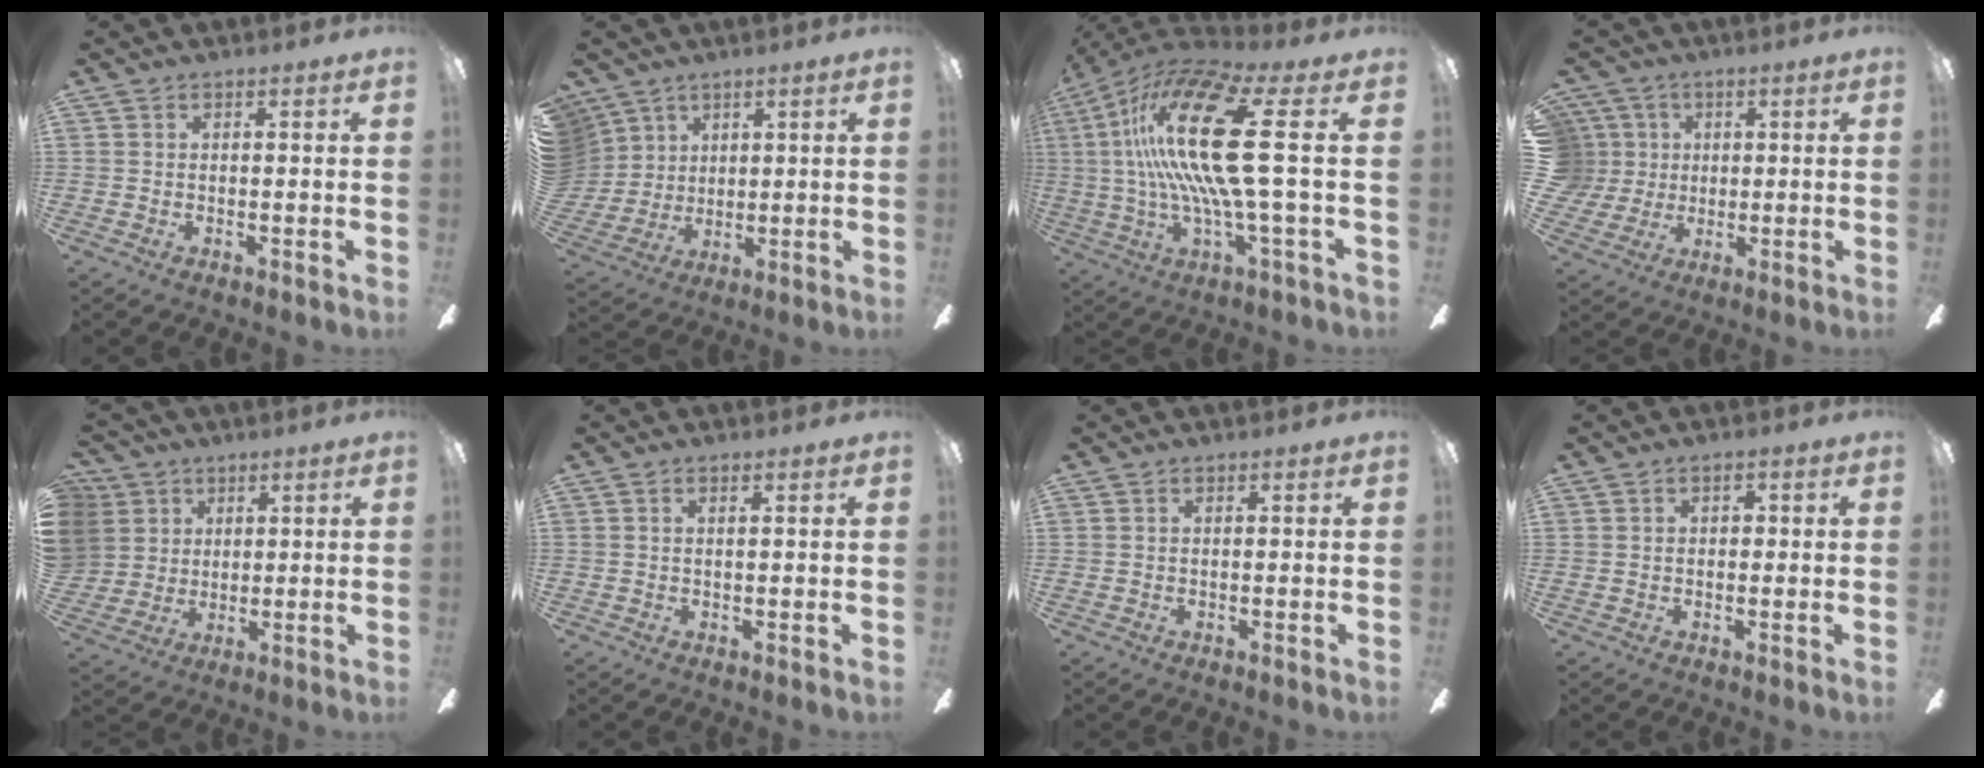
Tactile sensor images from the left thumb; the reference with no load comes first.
{"total": 7.8, "force": [3.9, 6.8, 0.4], "torque": [-0.029, -0.019, 0.083]}
{"total": 21.8, "force": [2.8, 5.3, 21.0], "torque": [-0.442, -0.012, 0.029]}
{"total": 8.4, "force": [1.8, 8.0, 1.5], "torque": [-0.056, 0.003, 0.040]}
{"total": 8.3, "force": [3.0, 7.7, 1.0], "torque": [-0.044, -0.010, 0.063]}
{"total": 0.9, "force": [0.5, 0.3, 0.8], "torque": [-0.017, 0.003, 0.008]}
{"total": 0.0}
{"total": 1.9, "force": [0.3, 1.5, 1.2], "torque": [-0.016, 0.006, 0.000]}